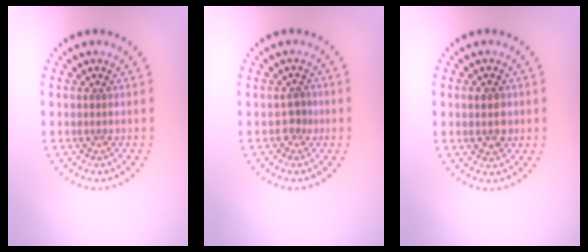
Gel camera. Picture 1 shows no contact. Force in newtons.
{"total": 1.1, "press": 1.0, "slide": 0.5}
{"total": 2.1, "press": 2.1, "slide": 0.0}